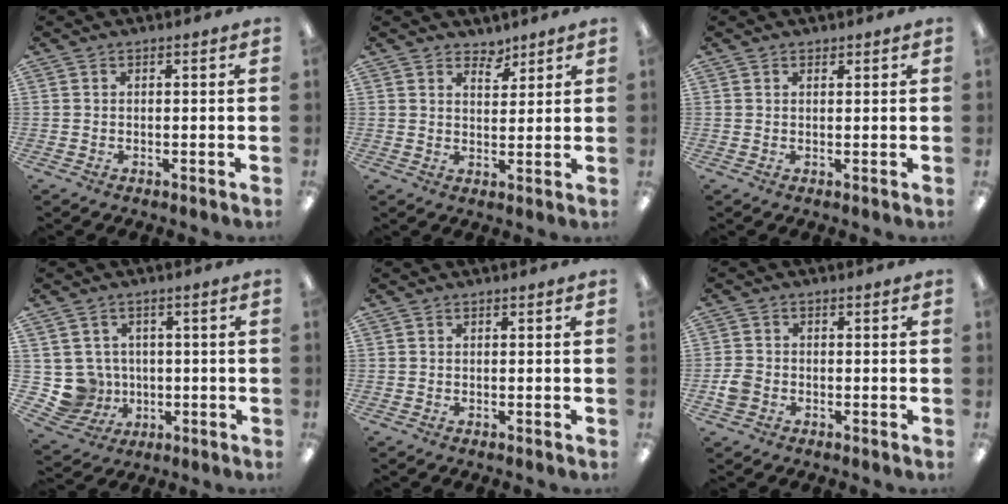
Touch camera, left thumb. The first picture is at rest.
{"total": 3.9, "force": [3.4, 1.7, 0.8], "torque": [0.002, -0.025, 0.060]}
{"total": 0.8, "force": [0.8, 0.3, 0.2], "torque": [-0.004, 0.000, 0.014]}
{"total": 7.1, "force": [0.5, 7.1, 0.8], "torque": [-0.053, -0.001, 0.021]}
{"total": 0.0}
{"total": 3.2, "force": [-1.2, 2.5, 1.5], "torque": [-0.024, 0.008, -0.021]}